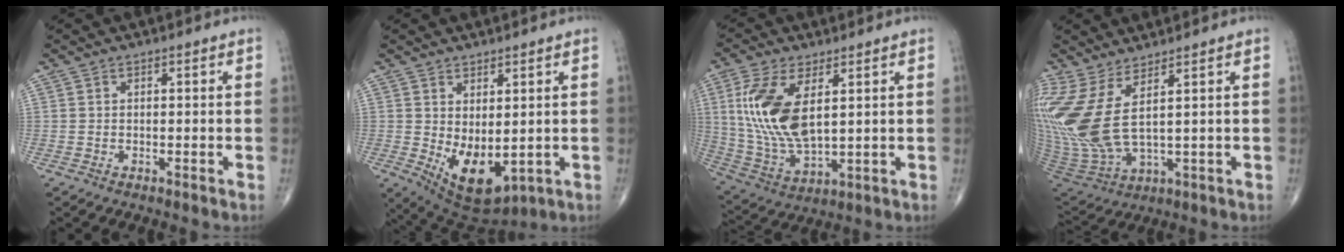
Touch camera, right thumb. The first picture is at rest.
{"total": 10.0, "force": [-0.6, 5.3, 8.5], "torque": [-0.124, -0.017, 0.018]}
{"total": 15.5, "force": [3.8, 7.3, 13.2], "torque": [-0.279, -0.016, 0.087]}
{"total": 13.0, "force": [4.1, 3.9, 11.7], "torque": [-0.289, -0.033, 0.102]}